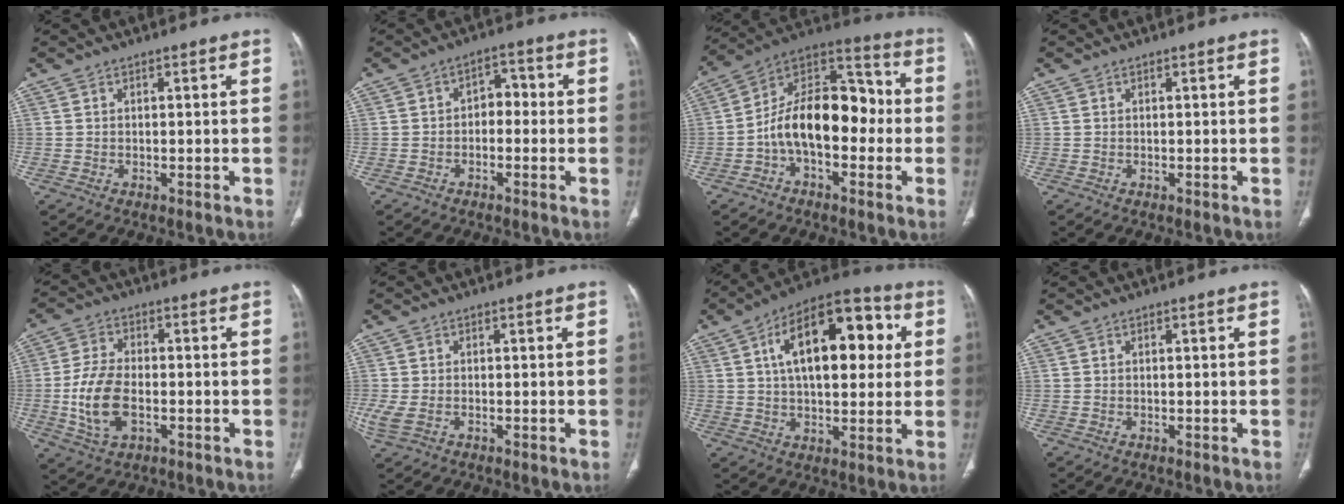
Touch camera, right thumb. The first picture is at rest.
{"total": 4.4, "force": [-0.7, 3.1, 3.0], "torque": [-0.026, 0.026, -0.022]}
{"total": 17.7, "force": [-2.6, 10.3, 14.1], "torque": [-0.208, 0.058, -0.054]}
{"total": 0.0}
{"total": 10.7, "force": [-2.2, 6.2, 8.4], "torque": [-0.170, 0.007, -0.038]}
{"total": 3.6, "force": [-0.8, 2.1, 2.8], "torque": [-0.078, 0.001, -0.011]}
{"total": 21.0, "force": [5.0, 10.7, 17.3], "torque": [-0.233, 0.018, 0.067]}
{"total": 0.0}